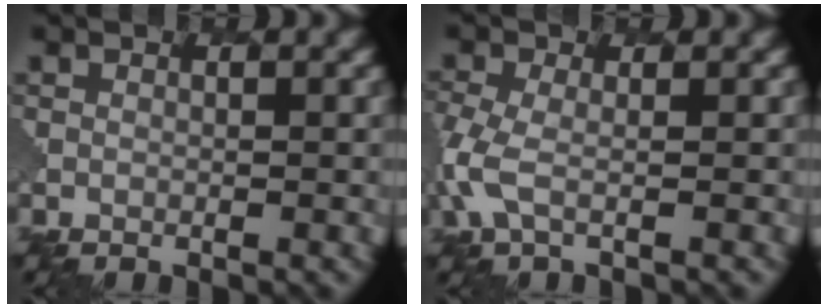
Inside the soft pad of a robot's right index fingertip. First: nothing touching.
{"total": 3.0, "force": [-1.1, 0.9, 2.6], "torque": [-0.082, -0.004, -0.025]}